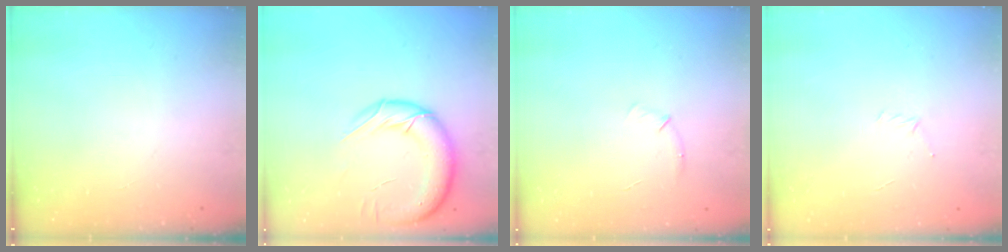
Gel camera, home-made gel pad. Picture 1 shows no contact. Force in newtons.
{"total": 17.6, "press": 17.3, "slide": 3.5}
{"total": 5.5, "press": 5.2, "slide": 1.6}
{"total": 2.9, "press": 2.8, "slide": 0.8}